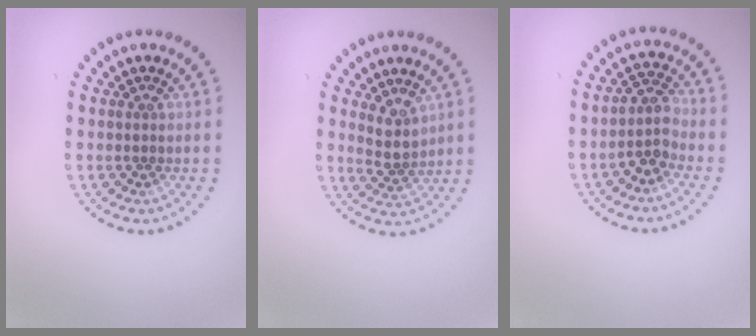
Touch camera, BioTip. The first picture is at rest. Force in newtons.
{"total": 2.3, "press": 1.9, "slide": 1.3}
{"total": 2.4, "press": 2.0, "slide": 1.4}